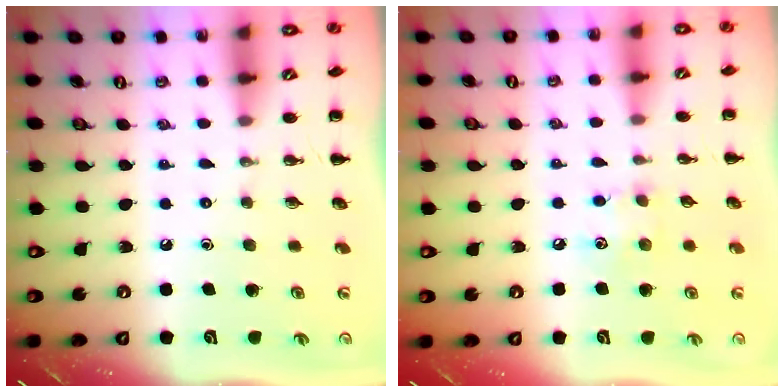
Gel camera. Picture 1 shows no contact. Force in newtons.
{"total": 7.2, "press": 7.1, "slide": 1.2}